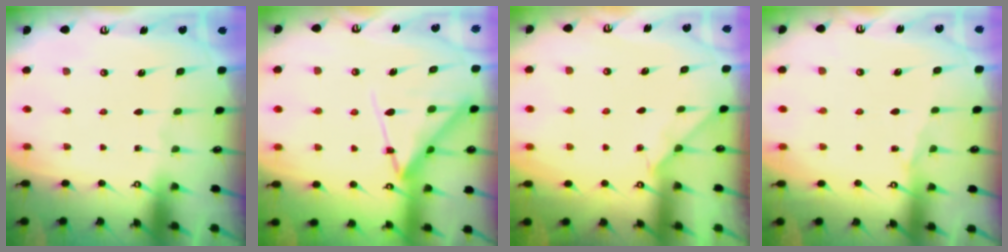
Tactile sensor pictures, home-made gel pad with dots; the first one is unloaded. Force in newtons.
{"total": 12.6, "press": 12.6, "slide": 1.0}
{"total": 2.4, "press": 2.3, "slide": 0.4}
{"total": 4.0, "press": 4.0, "slide": 0.5}